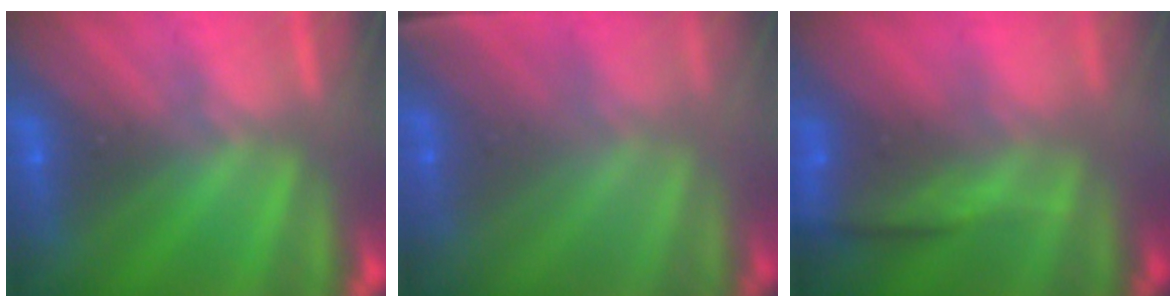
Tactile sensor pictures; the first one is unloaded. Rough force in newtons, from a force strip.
{"total": 1.2}
{"total": 8.1}